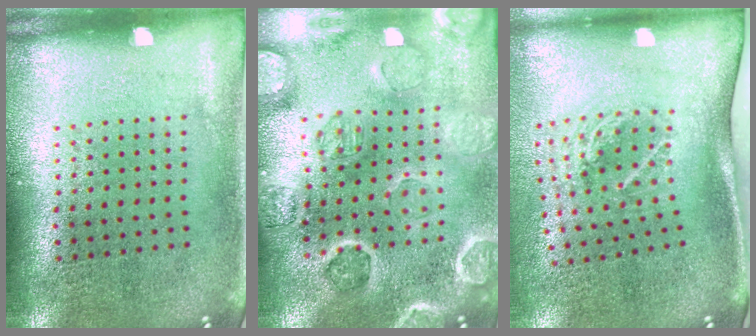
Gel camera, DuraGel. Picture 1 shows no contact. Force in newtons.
{"total": 2.7, "press": 2.7, "slide": 0.2}
{"total": 2.0, "press": 1.3, "slide": 1.5}